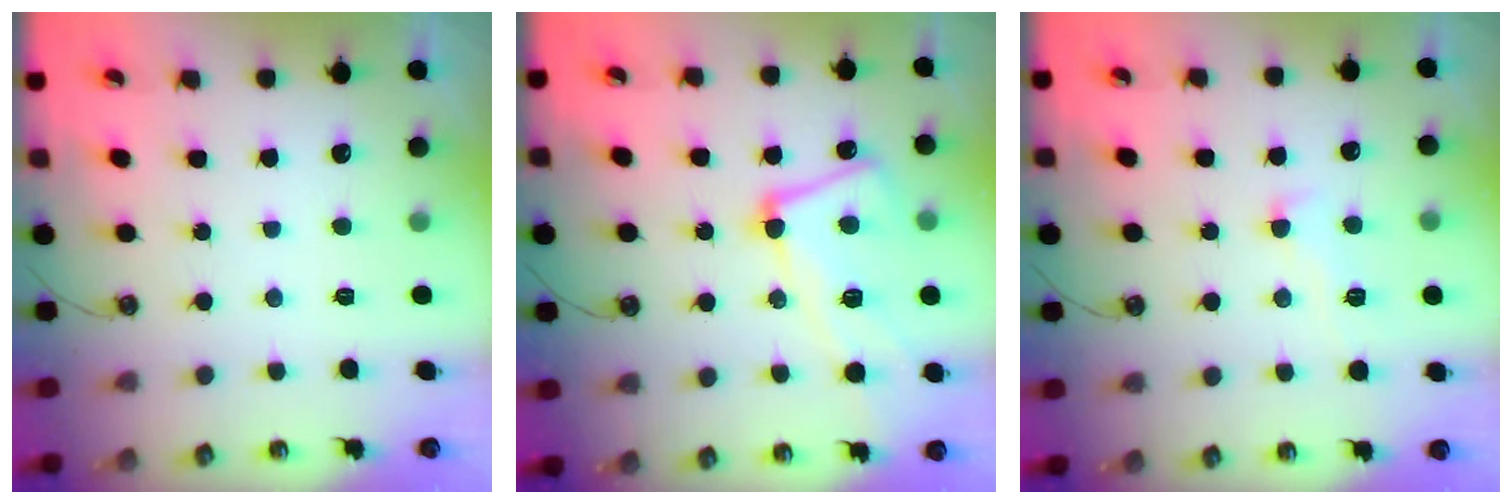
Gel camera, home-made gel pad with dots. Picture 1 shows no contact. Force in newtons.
{"total": 10.5, "press": 10.4, "slide": 1.7}
{"total": 1.1, "press": 0.4, "slide": 1.0}